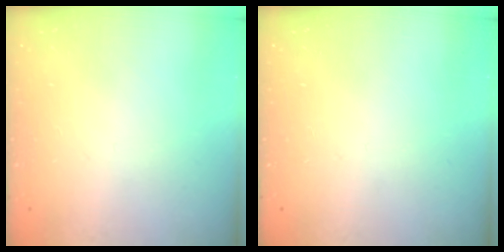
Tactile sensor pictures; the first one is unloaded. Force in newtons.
{"total": 0.0}